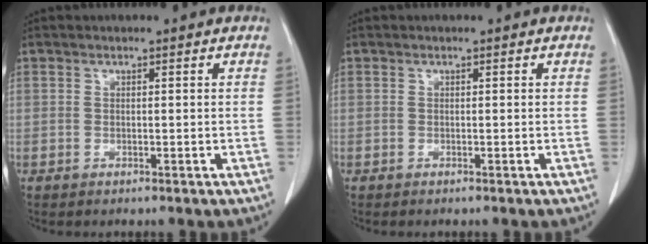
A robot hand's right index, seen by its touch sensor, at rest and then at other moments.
{"total": 0.0}